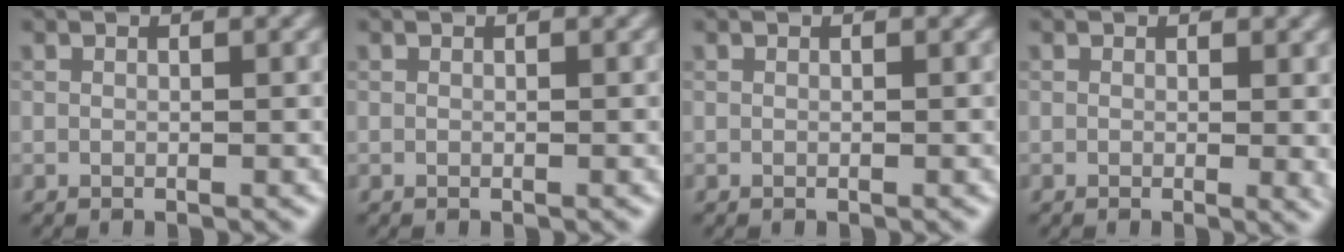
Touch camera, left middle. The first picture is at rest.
{"total": 0.0}
{"total": 0.0}
{"total": 1.6, "force": [0.2, 0.4, 1.5], "torque": [-0.015, -0.007, 0.003]}